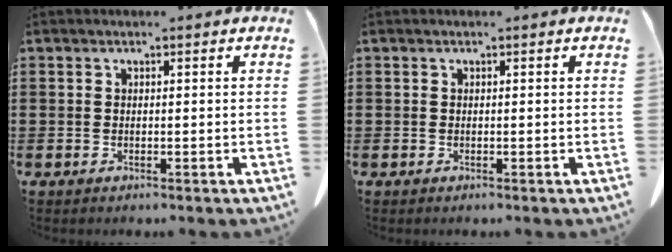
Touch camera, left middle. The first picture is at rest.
{"total": 0.0}